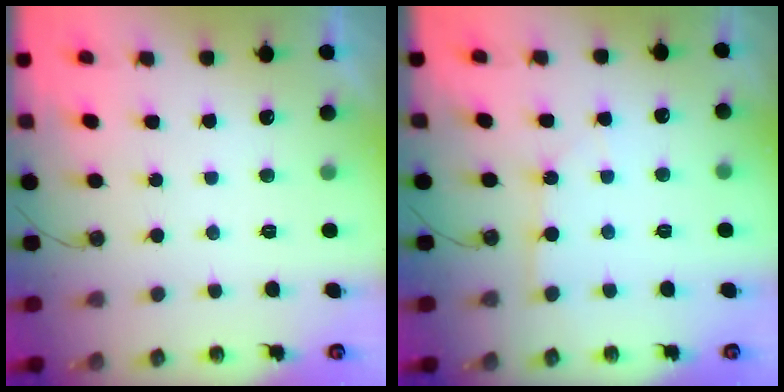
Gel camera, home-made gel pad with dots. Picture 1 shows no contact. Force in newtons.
{"total": 3.8, "press": 3.7, "slide": 0.5}